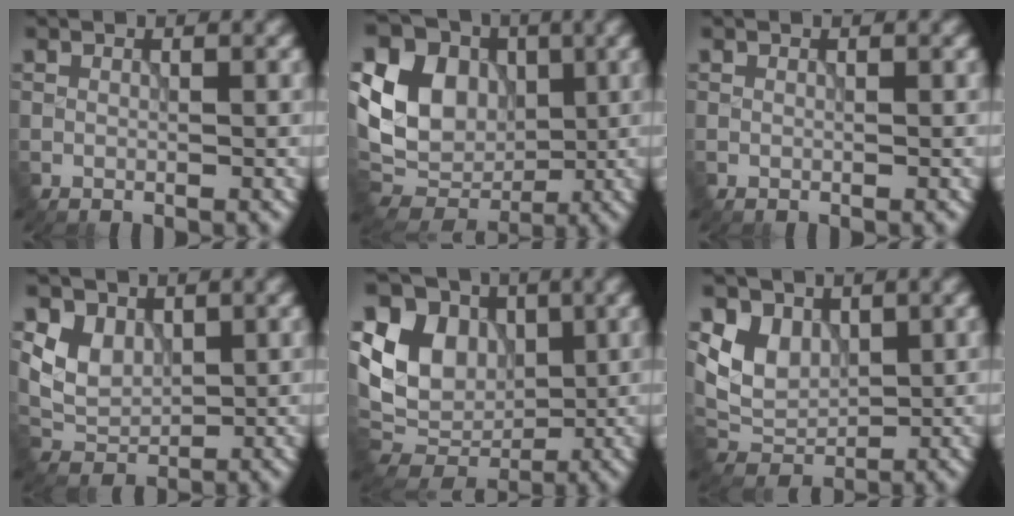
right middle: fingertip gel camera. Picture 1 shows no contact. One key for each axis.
{"total": 10.2, "fx": 1.7, "fy": 8.3, "fz": 5.6, "tx": -0.119, "ty": 0.004, "tz": 0.019}
{"total": 0.0}
{"total": 3.3, "fx": 1.4, "fy": 2.5, "fz": 1.7, "tx": -0.036, "ty": -0.010, "tz": 0.027}
{"total": 9.4, "fx": 2.1, "fy": 7.6, "fz": 5.1, "tx": -0.102, "ty": 0.006, "tz": 0.027}
{"total": 3.9, "fx": 1.7, "fy": 2.9, "fz": 1.9, "tx": -0.039, "ty": -0.011, "tz": 0.032}